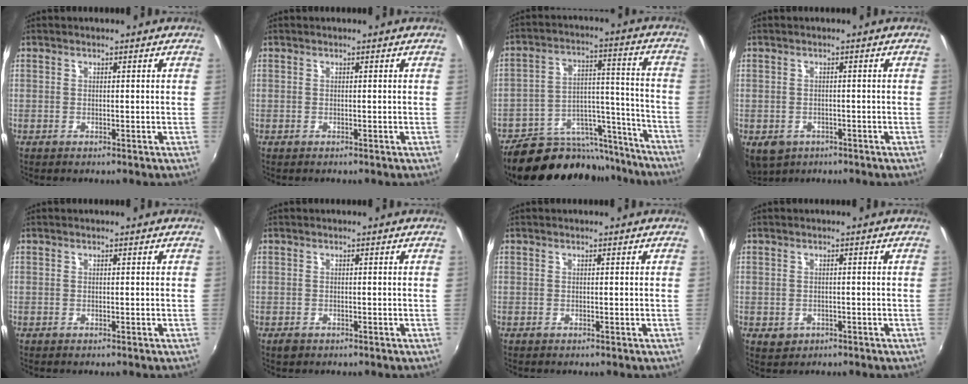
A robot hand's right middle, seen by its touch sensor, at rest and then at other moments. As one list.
[{"total": 0.0}, {"total": 22.3, "force": [-19.1, 8.9, 7.5], "torque": [-0.135, 0.041, -0.259]}, {"total": 5.1, "force": [-2.5, 3.8, 2.2], "torque": [-0.048, -0.014, -0.032]}, {"total": 0.0}, {"total": 1.4, "force": [-0.9, 0.9, 0.6], "torque": [-0.013, -0.004, -0.017]}, {"total": 0.0}, {"total": 2.4, "force": [-0.8, 2.0, 0.9], "torque": [-0.020, -0.005, -0.008]}]